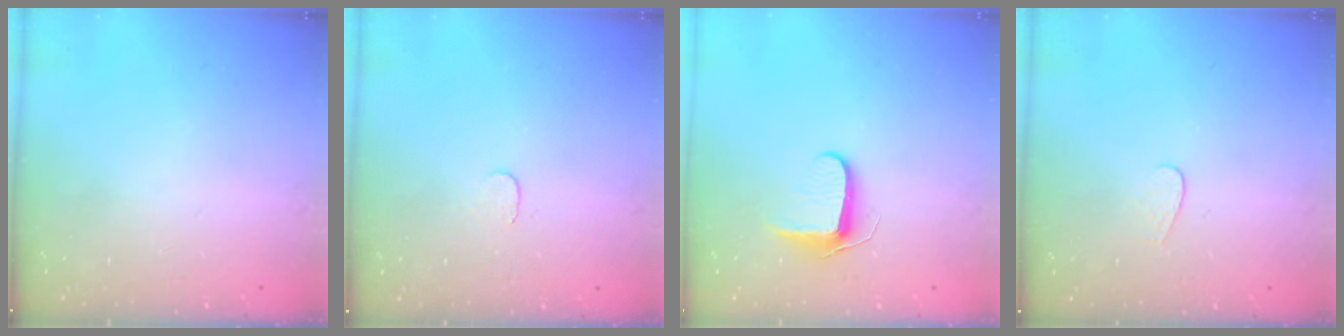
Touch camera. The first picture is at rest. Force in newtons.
{"total": 3.0, "press": 3.0, "slide": 0.3}
{"total": 7.7, "press": 7.6, "slide": 0.8}
{"total": 3.5, "press": 3.5, "slide": 0.3}